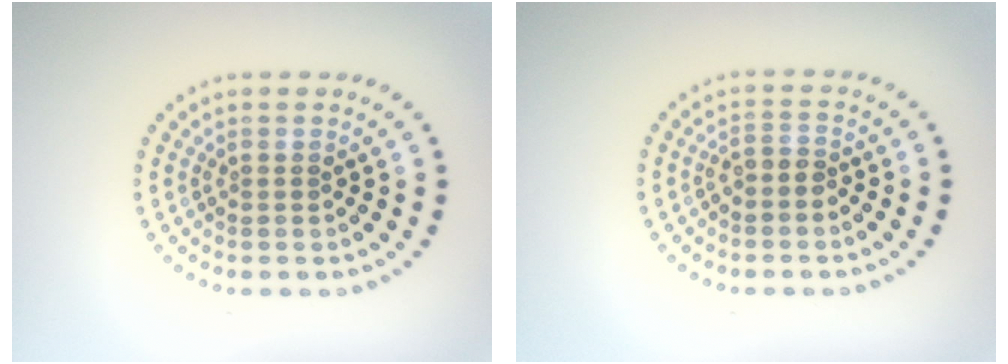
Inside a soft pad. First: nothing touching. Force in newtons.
{"total": 1.7, "press": 1.4, "slide": 1.0}